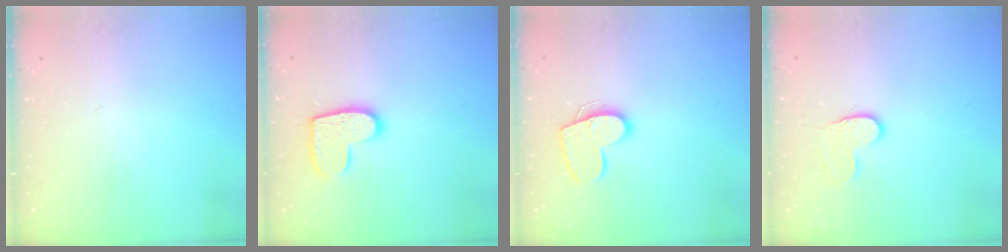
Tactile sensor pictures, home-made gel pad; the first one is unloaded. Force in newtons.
{"total": 11.6, "press": 11.6, "slide": 0.6}
{"total": 12.4, "press": 12.4, "slide": 0.7}
{"total": 6.9, "press": 6.8, "slide": 0.6}